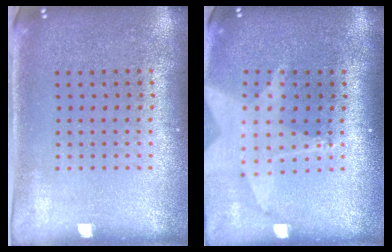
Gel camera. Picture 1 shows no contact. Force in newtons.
{"total": 2.0, "press": 1.5, "slide": 1.2}